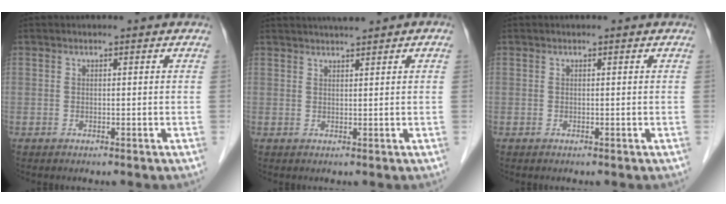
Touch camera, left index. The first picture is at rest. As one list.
[{"total": 3.4, "force": [2.7, 0.0, 2.0], "torque": [-0.033, 0.022, 0.046]}, {"total": 0.0}]